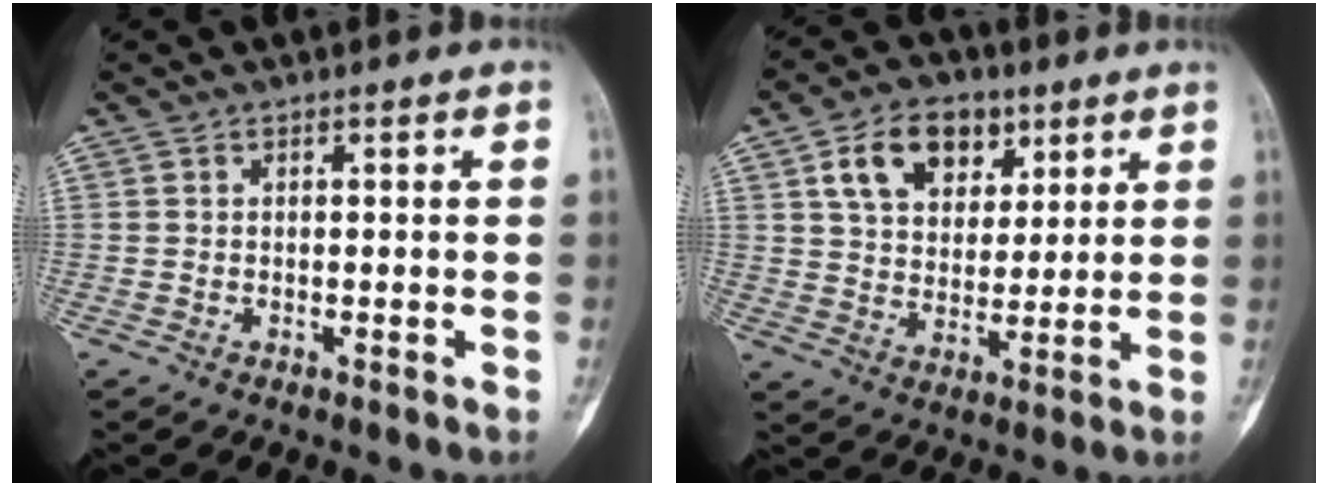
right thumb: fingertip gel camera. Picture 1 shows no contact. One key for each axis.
{"total": 12.6, "fx": 5.8, "fy": 8.5, "fz": 7.2, "tx": -0.085, "ty": -0.015, "tz": 0.101}